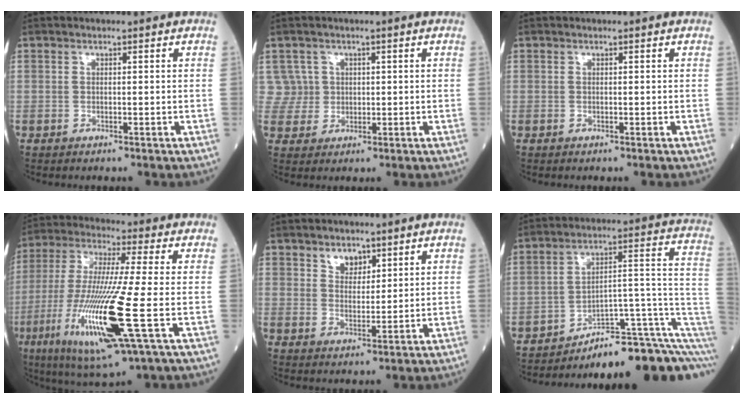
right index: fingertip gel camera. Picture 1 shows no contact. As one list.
[{"total": 3.9, "force": [1.3, 3.7, -0.3], "torque": [0.019, 0.011, 0.025]}, {"total": 0.0}, {"total": 18.2, "force": [-5.4, 0.5, 17.3], "torque": [-0.374, -0.036, -0.102]}, {"total": 3.4, "force": [2.3, 1.9, 1.4], "torque": [-0.025, -0.003, 0.044]}, {"total": 14.0, "force": [-9.6, 2.3, 10.0], "torque": [-0.087, 0.083, -0.133]}]